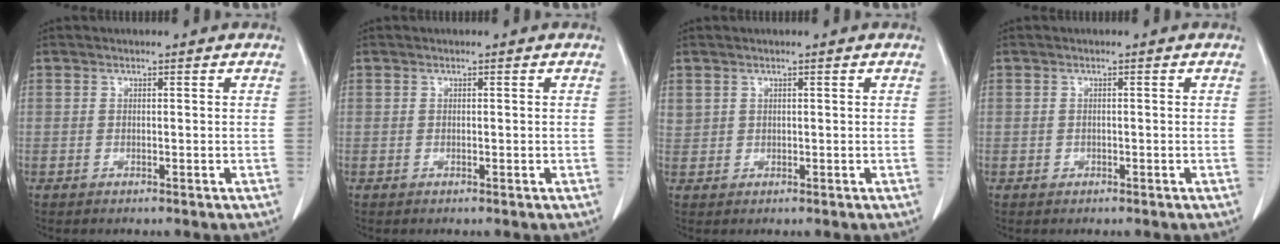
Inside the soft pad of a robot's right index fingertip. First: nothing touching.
{"total": 0.0}
{"total": 1.6, "force": [1.0, 1.2, 0.2], "torque": [0.004, 0.008, 0.018]}
{"total": 0.6, "force": [-0.3, 0.6, 0.1], "torque": [-0.003, 0.004, -0.005]}